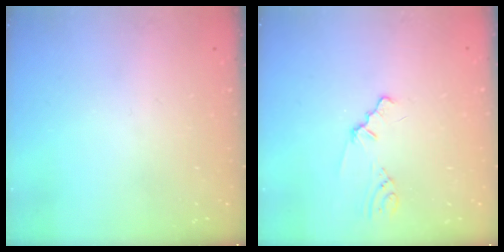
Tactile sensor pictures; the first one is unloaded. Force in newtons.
{"total": 0.9, "press": 0.9, "slide": 0.2}